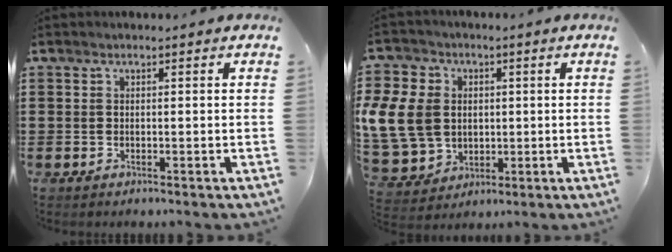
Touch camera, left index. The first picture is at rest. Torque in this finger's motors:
{"motor_torque": [0.75, 1.05, 0.56, 0.11]}